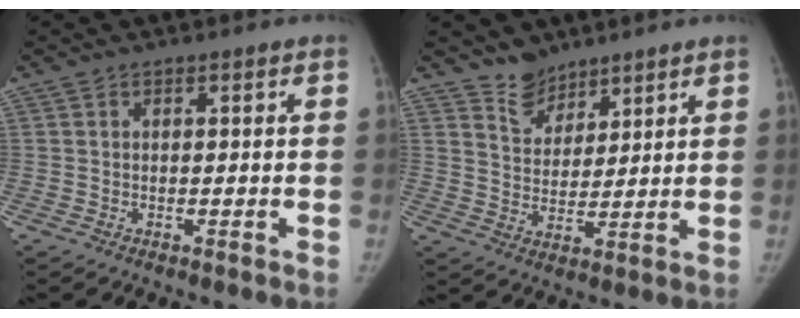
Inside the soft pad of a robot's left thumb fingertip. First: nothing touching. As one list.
[{"total": 5.6, "force": [4.8, 2.9, 0.6], "torque": [0.020, -0.046, 0.093]}]